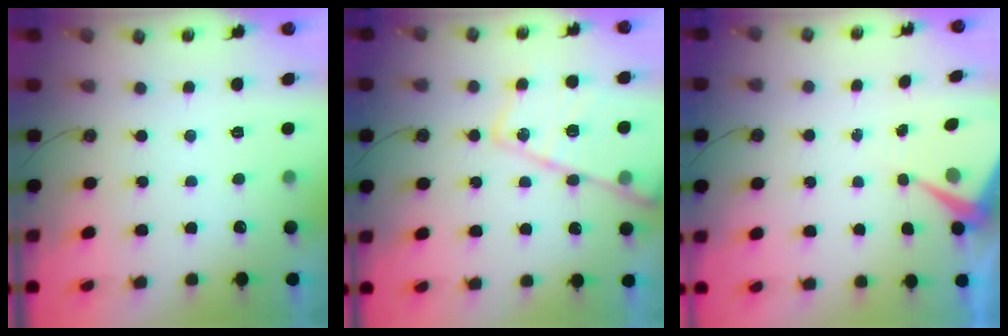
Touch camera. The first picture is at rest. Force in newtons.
{"total": 20.7, "press": 20.6, "slide": 2.0}
{"total": 8.0, "press": 7.9, "slide": 1.1}